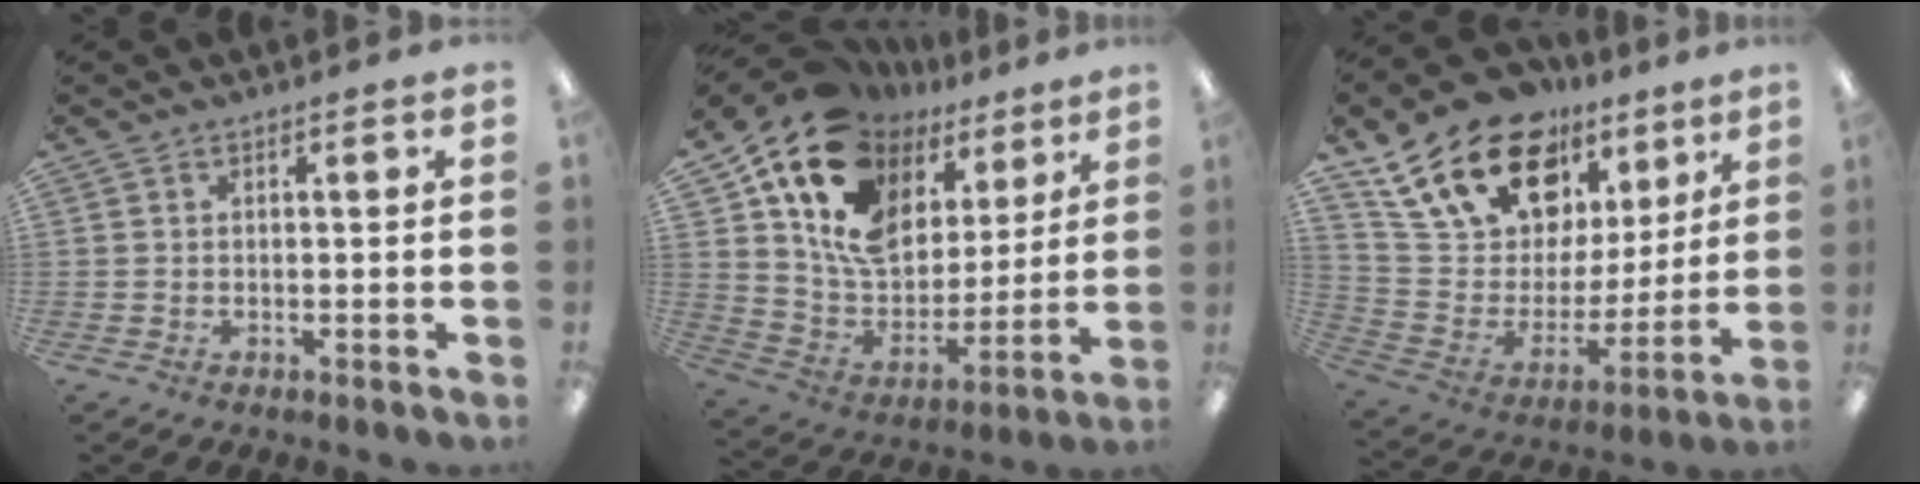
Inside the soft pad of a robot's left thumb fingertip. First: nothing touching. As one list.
[{"total": 20.2, "force": [10.9, 13.5, 10.3], "torque": [-0.209, -0.068, 0.200]}, {"total": 22.2, "force": [14.9, 11.7, 11.5], "torque": [-0.209, -0.090, 0.274]}]